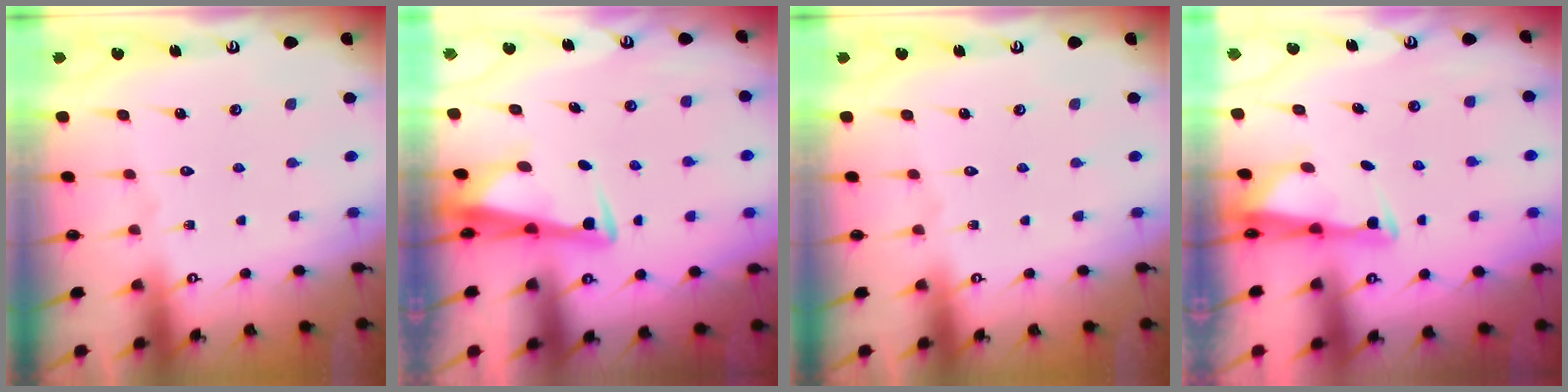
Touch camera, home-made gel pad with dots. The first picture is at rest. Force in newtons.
{"total": 3.5, "press": 3.4, "slide": 0.9}
{"total": 0.0}
{"total": 3.1, "press": 3.0, "slide": 0.7}